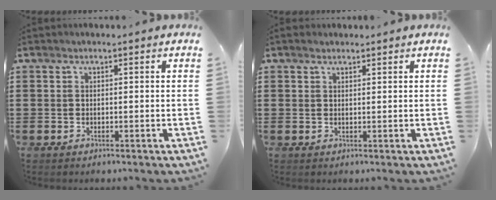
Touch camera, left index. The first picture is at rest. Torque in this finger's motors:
{"motor_torque": [0.68, 0.59, 0.08, 0.01]}